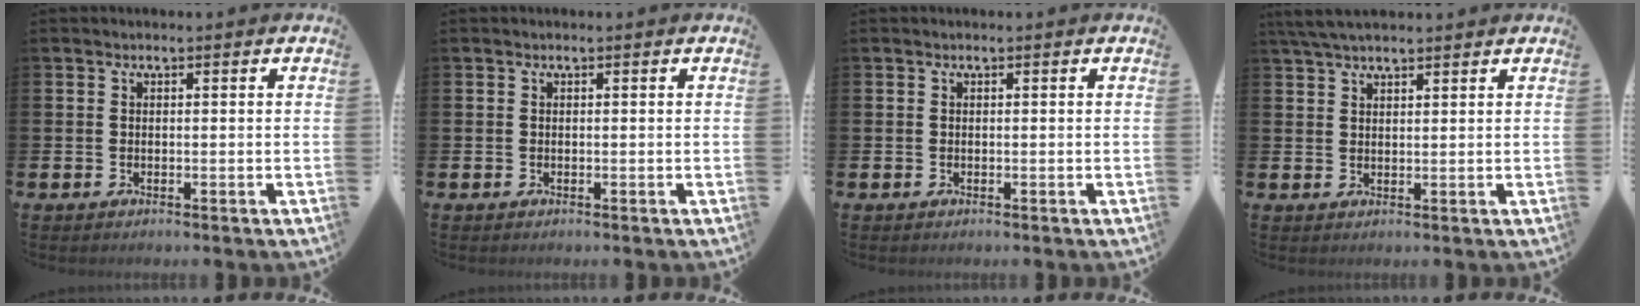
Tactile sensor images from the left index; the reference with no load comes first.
{"total": 0.0}
{"total": 0.0}
{"total": 4.2, "force": [3.6, 1.0, 1.8], "torque": [-0.039, -0.007, 0.067]}